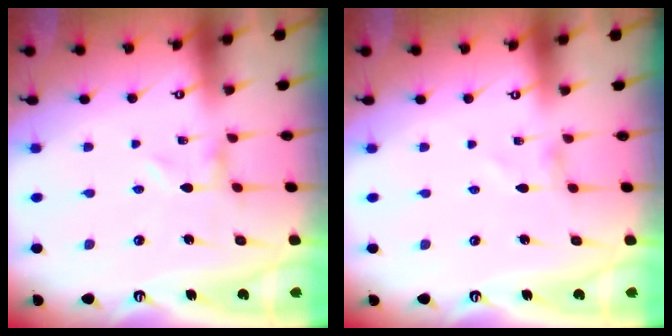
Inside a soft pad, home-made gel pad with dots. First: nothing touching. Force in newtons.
{"total": 0.9, "press": 0.9, "slide": 0.1}